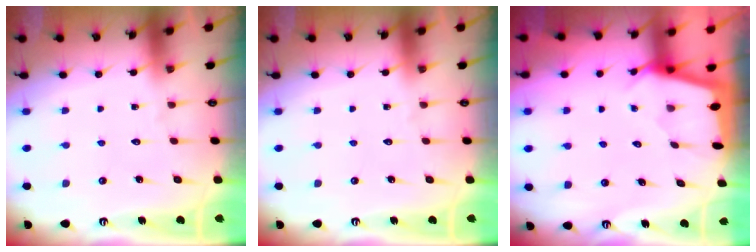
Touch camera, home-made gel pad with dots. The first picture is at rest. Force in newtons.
{"total": 0.0}
{"total": 2.2, "press": 2.2, "slide": 0.3}